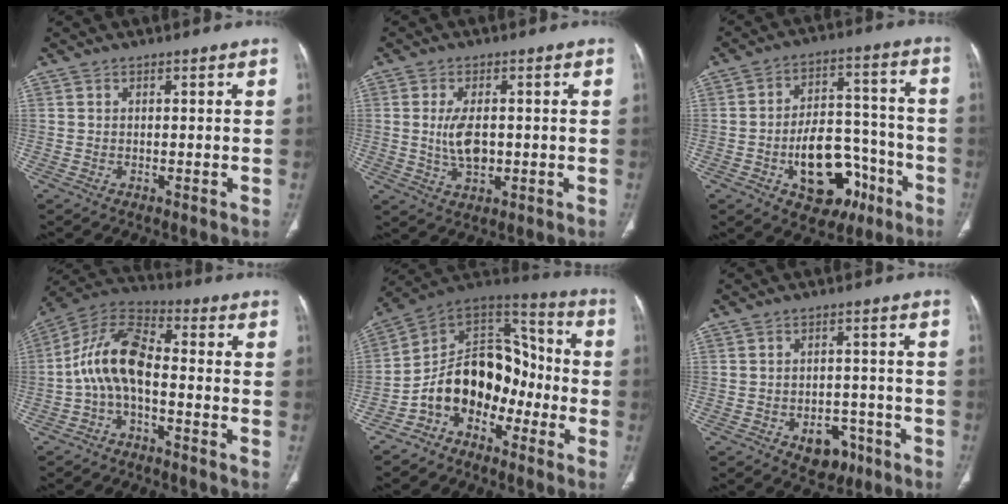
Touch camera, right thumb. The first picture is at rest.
{"total": 6.1, "force": [0.0, 3.2, 5.2], "torque": [-0.101, -0.005, 0.006]}
{"total": 16.6, "force": [-6.9, 10.1, 11.2], "torque": [-0.123, 0.060, -0.092]}
{"total": 11.1, "force": [-2.1, 5.5, 9.4], "torque": [-0.182, 0.051, -0.053]}
{"total": 15.6, "force": [-5.9, 10.9, 9.4], "torque": [-0.114, 0.094, -0.113]}
{"total": 6.8, "force": [-3.4, 4.8, 3.5], "torque": [-0.016, 0.028, -0.041]}